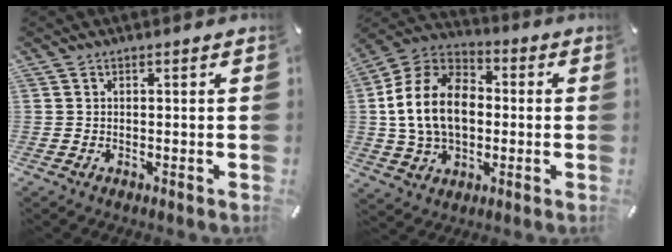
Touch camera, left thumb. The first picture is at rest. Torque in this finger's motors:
{"motor_torque": [0.70, 0.90, 1.73, -1.04, 0.25]}